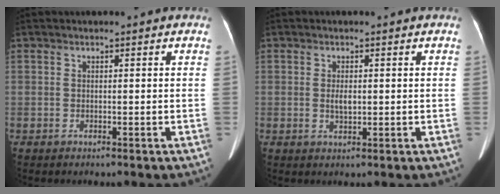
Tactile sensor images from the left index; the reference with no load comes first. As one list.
[{"total": 1.8, "force": [0.1, 0.8, 1.6], "torque": [-0.032, -0.001, 0.003]}]